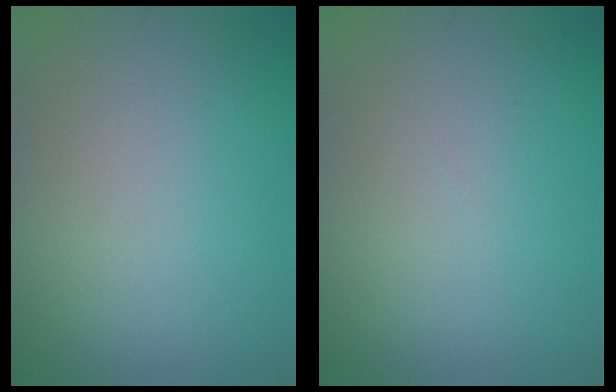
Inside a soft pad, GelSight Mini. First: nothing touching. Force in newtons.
{"total": 0.0}